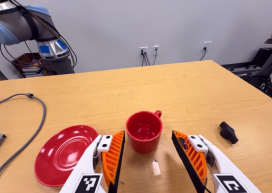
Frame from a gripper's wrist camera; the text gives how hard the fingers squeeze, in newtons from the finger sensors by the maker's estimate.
{"total": 0.0}